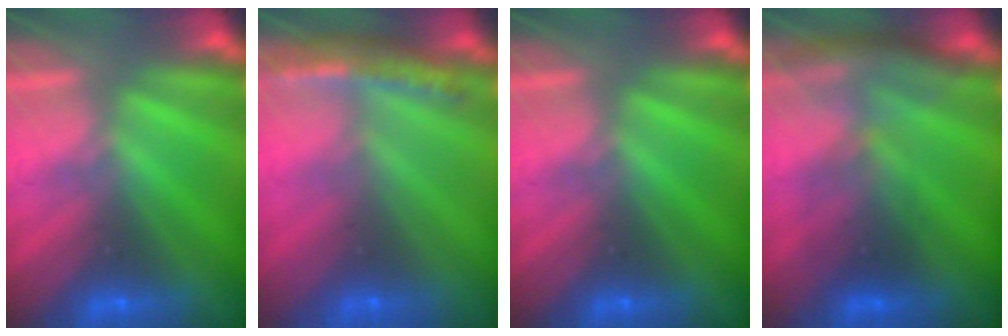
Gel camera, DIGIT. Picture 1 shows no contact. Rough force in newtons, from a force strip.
{"total": 9.7}
{"total": 0.0}
{"total": 2.8}